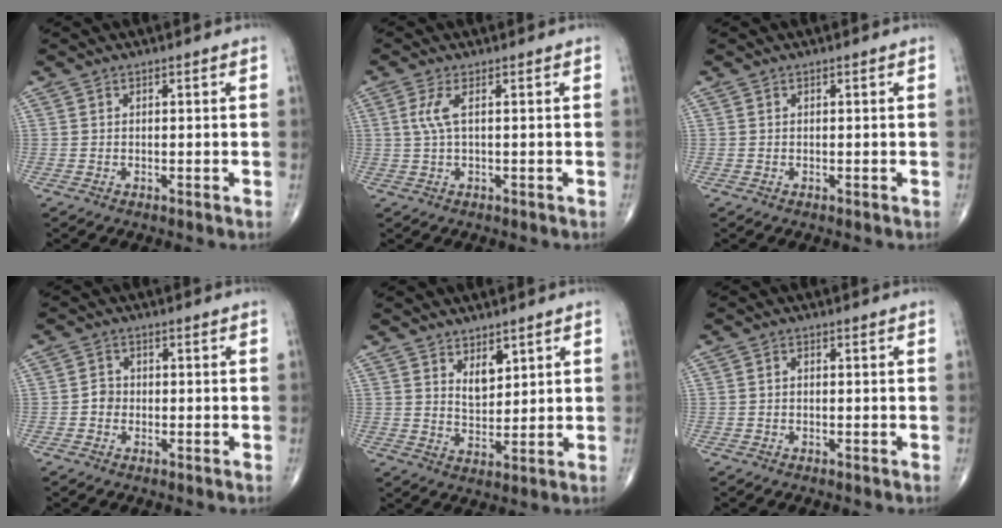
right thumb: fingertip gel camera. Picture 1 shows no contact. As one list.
[{"total": 3.1, "force": [0.6, 0.6, 2.9], "torque": [-0.088, 0.007, 0.015]}, {"total": 0.0}, {"total": 2.1, "force": [-0.6, 1.9, 0.8], "torque": [-0.002, 0.007, -0.016]}, {"total": 5.0, "force": [2.8, 2.6, 3.2], "torque": [-0.035, -0.027, 0.054]}, {"total": 0.7, "force": [-0.2, 0.5, 0.5], "torque": [-0.007, 0.001, -0.007]}]